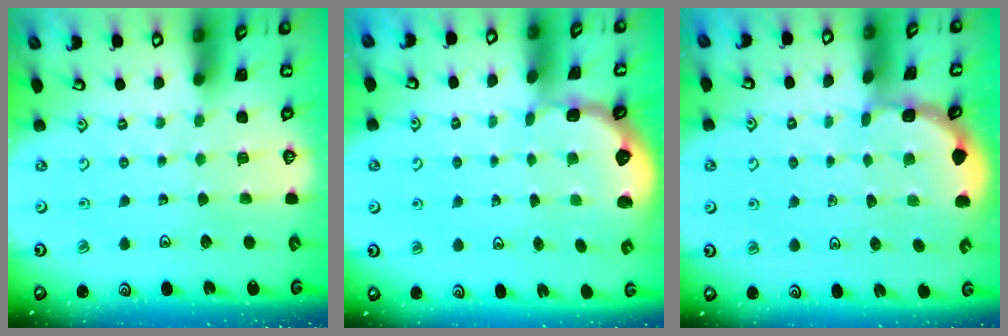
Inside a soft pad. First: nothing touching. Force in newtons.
{"total": 2.6, "press": 2.1, "slide": 1.6}
{"total": 1.6, "press": 1.6, "slide": 0.1}